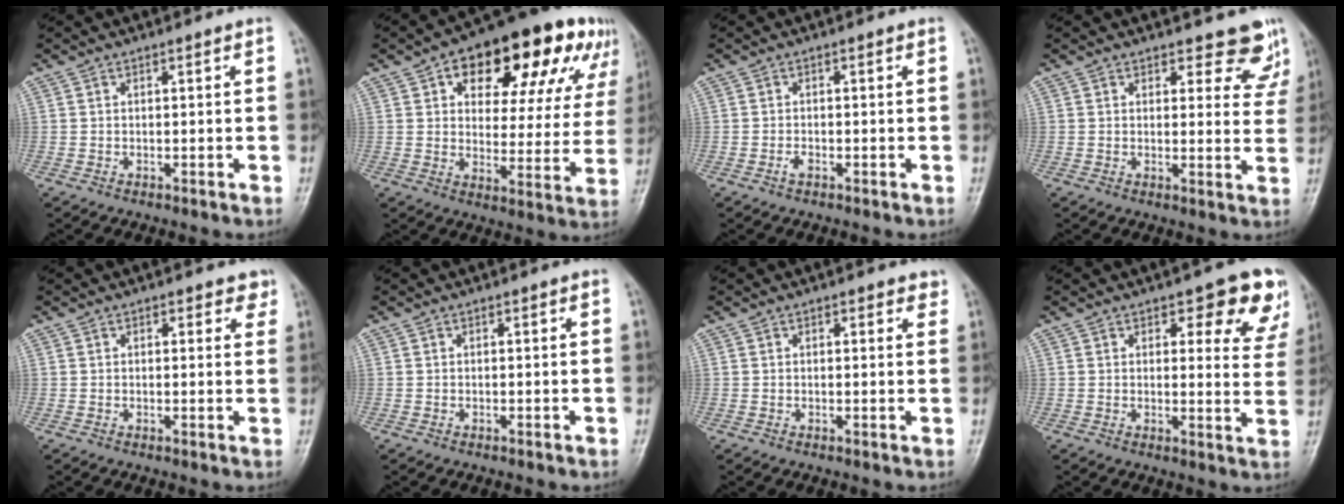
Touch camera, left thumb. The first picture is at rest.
{"total": 23.9, "force": [12.2, 12.2, 16.5], "torque": [-0.174, 0.010, 0.171]}
{"total": 1.1, "force": [-0.6, 0.5, 0.7], "torque": [-0.016, 0.000, -0.014]}
{"total": 7.4, "force": [6.3, 3.3, 2.0], "torque": [0.023, -0.039, 0.057]}
{"total": 2.8, "force": [1.8, 1.4, 1.6], "torque": [-0.002, -0.007, 0.019]}
{"total": 0.0}
{"total": 2.0, "force": [1.3, 1.1, 1.1], "torque": [0.003, -0.004, 0.011]}
{"total": 10.6, "force": [6.5, 4.6, 7.0], "torque": [-0.032, -0.033, 0.066]}